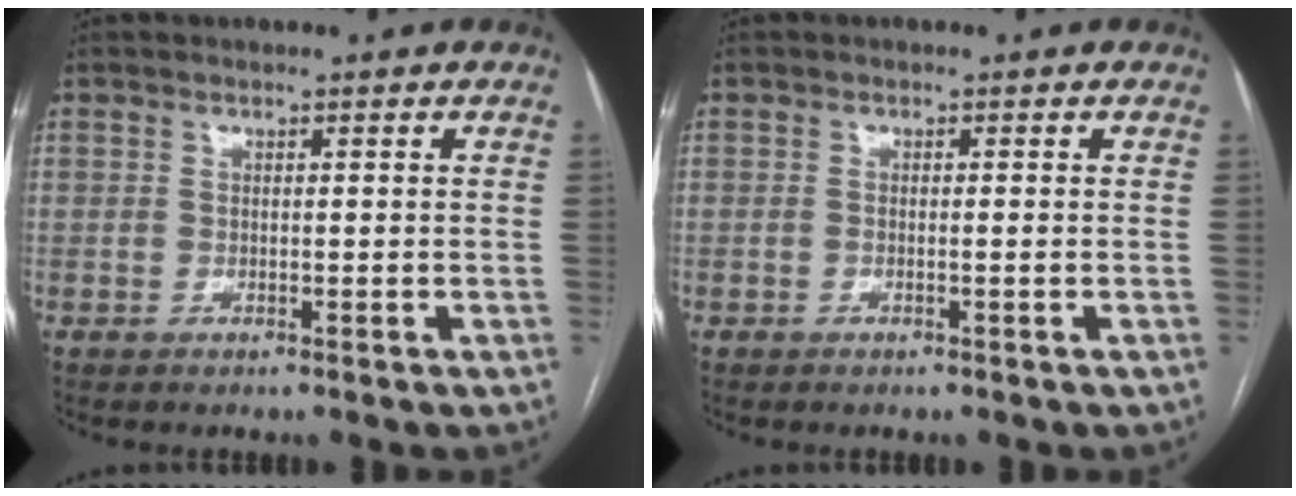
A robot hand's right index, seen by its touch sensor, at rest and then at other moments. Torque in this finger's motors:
{"motor_torque": [-0.05, 0.09, -0.04, -0.01]}